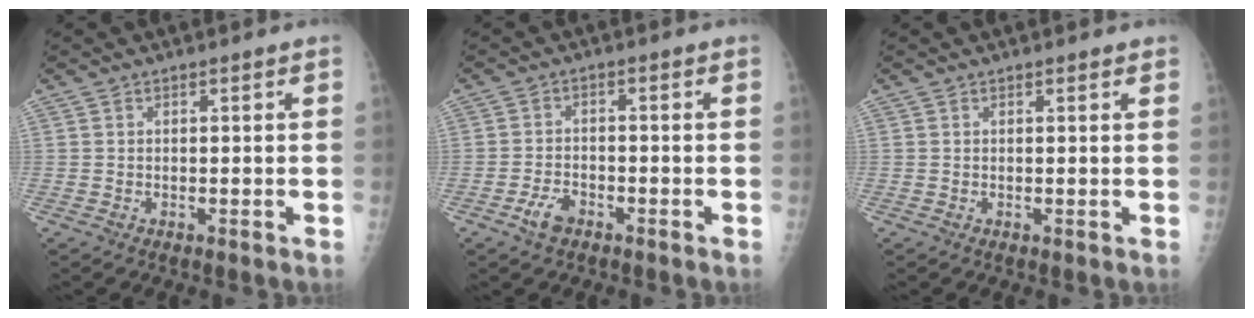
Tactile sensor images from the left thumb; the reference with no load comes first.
{"total": 3.7, "force": [-2.3, 2.0, 2.0], "torque": [-0.037, 0.013, -0.041]}
{"total": 0.9, "force": [0.8, 0.3, 0.4], "torque": [-0.004, 0.000, 0.009]}